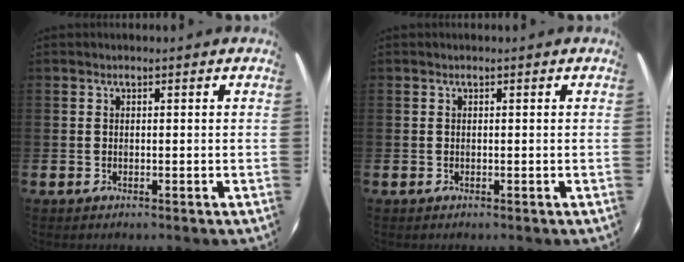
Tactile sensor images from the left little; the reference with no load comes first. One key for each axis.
{"total": 0.0}